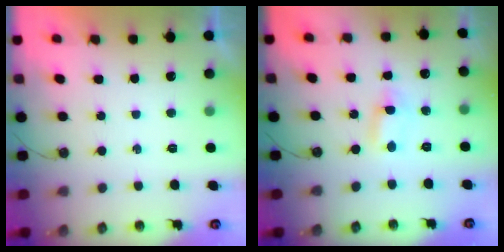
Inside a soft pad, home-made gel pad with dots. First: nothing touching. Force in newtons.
{"total": 1.2, "press": 1.0, "slide": 0.8}